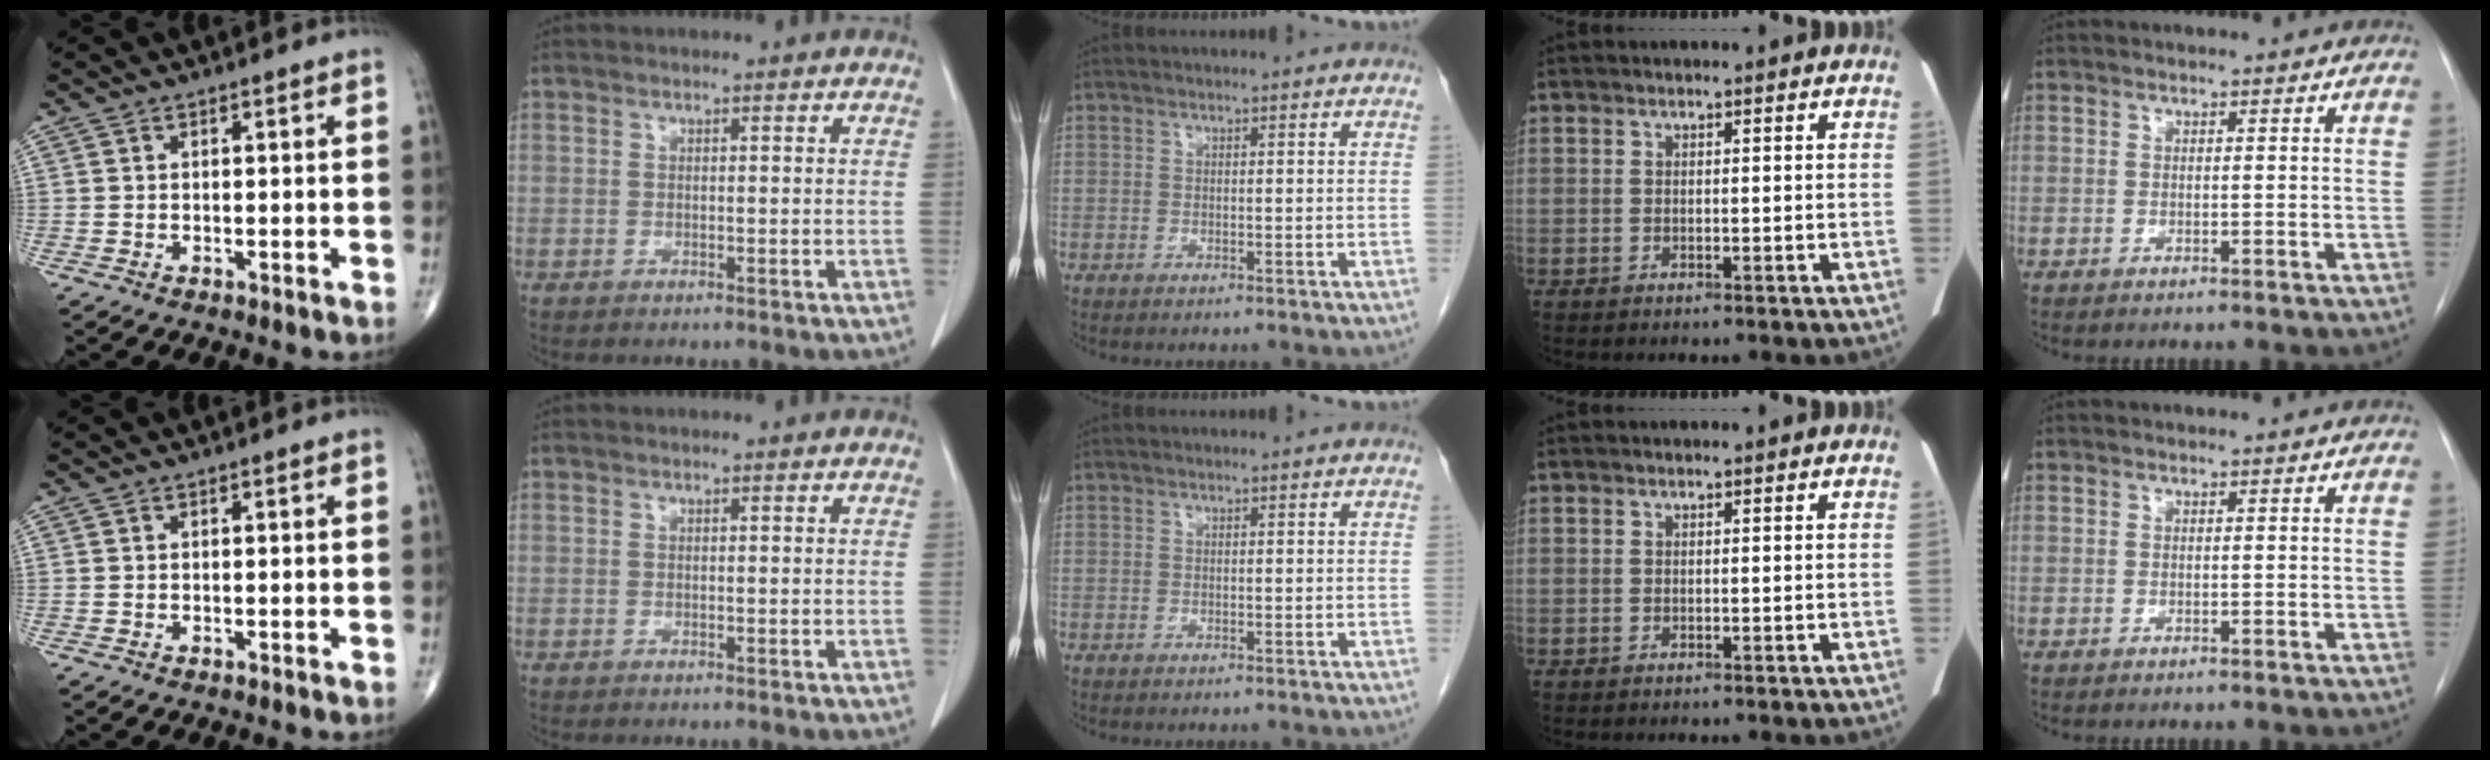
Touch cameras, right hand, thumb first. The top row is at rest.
{}